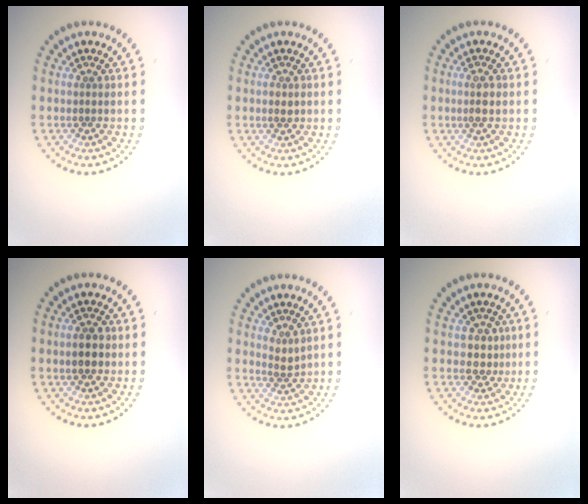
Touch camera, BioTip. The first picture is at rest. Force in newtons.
{"total": 1.0, "press": 1.0, "slide": 0.3}
{"total": 1.6, "press": 1.4, "slide": 0.7}
{"total": 1.9, "press": 1.9, "slide": 0.2}
{"total": 1.3, "press": 1.0, "slide": 0.8}
{"total": 1.7, "press": 1.3, "slide": 1.0}